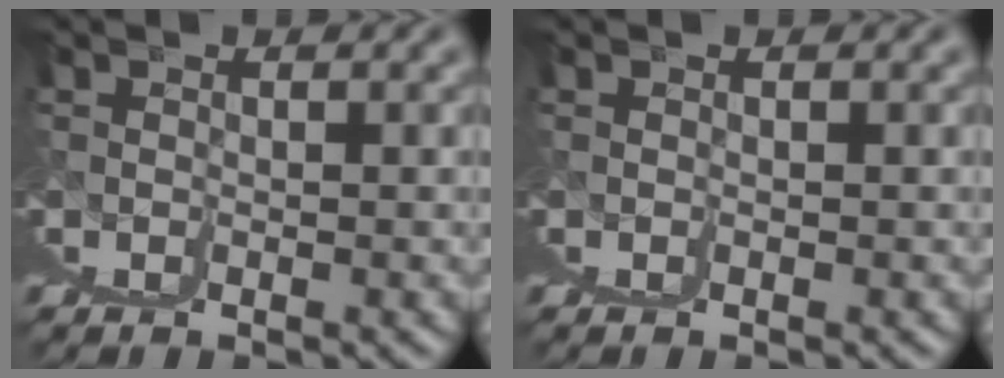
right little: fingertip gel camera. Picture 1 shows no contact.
{"total": 0.0}